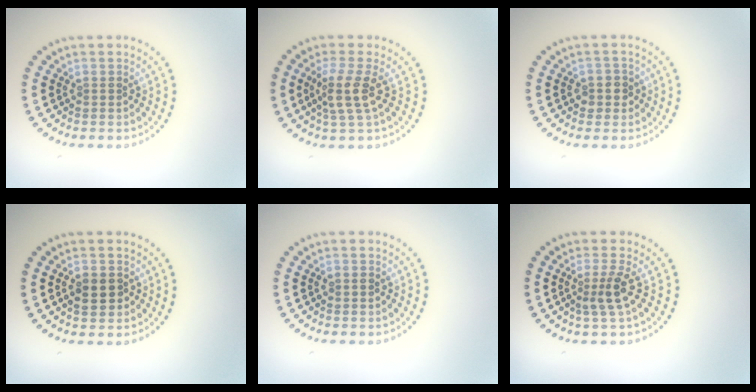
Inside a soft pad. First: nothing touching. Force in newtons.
{"total": 2.9, "press": 2.3, "slide": 1.8}
{"total": 1.7, "press": 1.5, "slide": 0.9}
{"total": 2.5, "press": 2.4, "slide": 0.4}
{"total": 1.0, "press": 1.0, "slide": 0.2}
{"total": 2.4, "press": 1.7, "slide": 1.6}